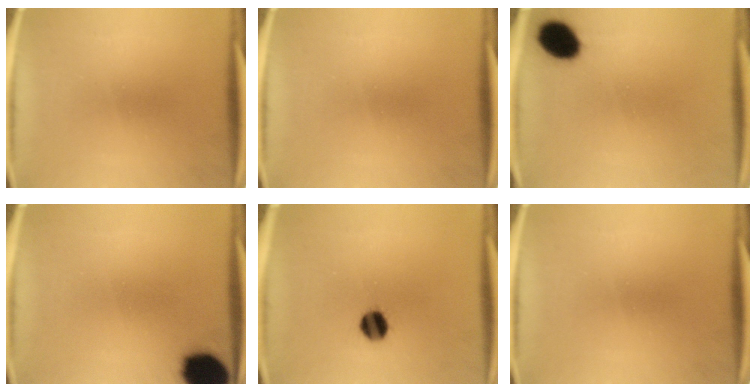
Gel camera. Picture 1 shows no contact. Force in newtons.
{"total": 0.0}
{"total": 8.6}
{"total": 14.0}
{"total": 6.0}
{"total": 0.0}